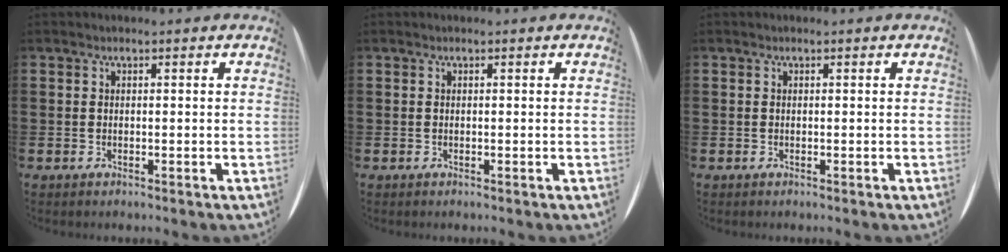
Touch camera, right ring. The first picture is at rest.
{"total": 0.0}
{"total": 0.0}